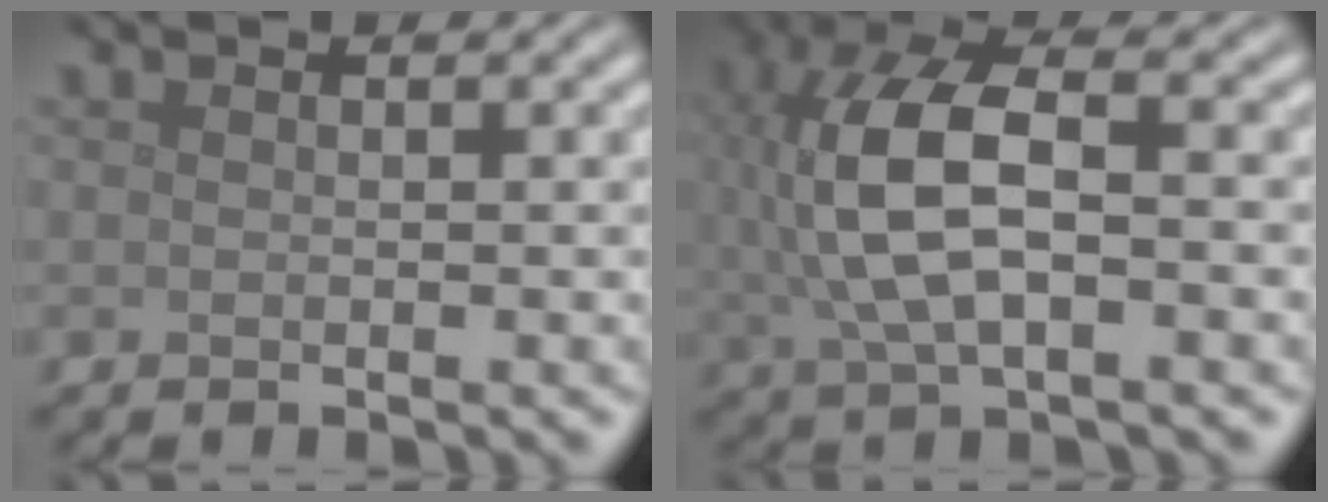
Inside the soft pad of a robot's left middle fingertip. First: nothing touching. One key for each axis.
{"total": 8.8, "fx": 0.5, "fy": 4.2, "fz": 7.8, "tx": -0.178, "ty": 0.009, "tz": 0.008}